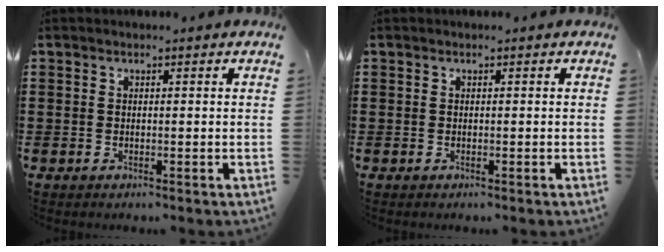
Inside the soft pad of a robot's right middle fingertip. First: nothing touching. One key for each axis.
{"total": 0.0}